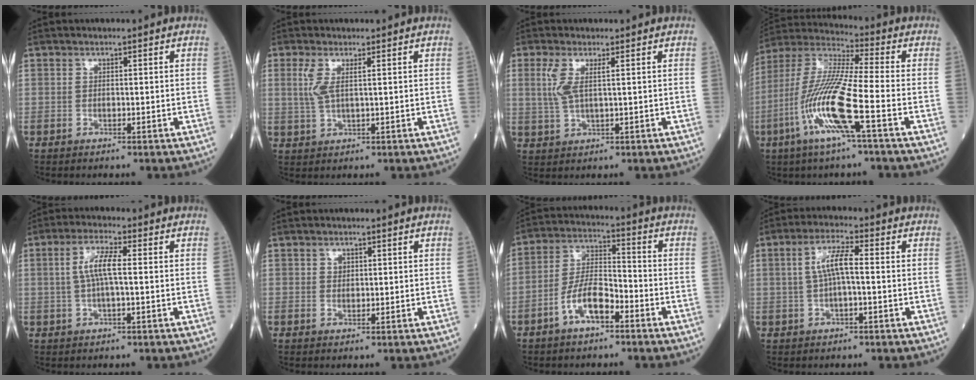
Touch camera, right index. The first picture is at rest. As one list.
[{"total": 3.3, "force": [1.1, 0.6, 3.0], "torque": [-0.077, 0.004, 0.027]}, {"total": 3.9, "force": [1.2, 0.8, 3.6], "torque": [-0.092, 0.005, 0.030]}, {"total": 14.2, "force": [-5.2, 0.0, 13.2], "torque": [-0.281, -0.008, -0.113]}, {"total": 5.2, "force": [0.4, 0.8, 5.2], "torque": [-0.109, 0.010, 0.006]}, {"total": 1.1, "force": [0.4, 0.9, 0.5], "torque": [-0.003, -0.001, 0.004]}, {"total": 7.8, "force": [-4.1, 2.7, 6.1], "torque": [-0.122, 0.012, -0.081]}, {"total": 5.4, "force": [0.4, 1.1, 5.2], "torque": [-0.108, 0.017, 0.006]}]